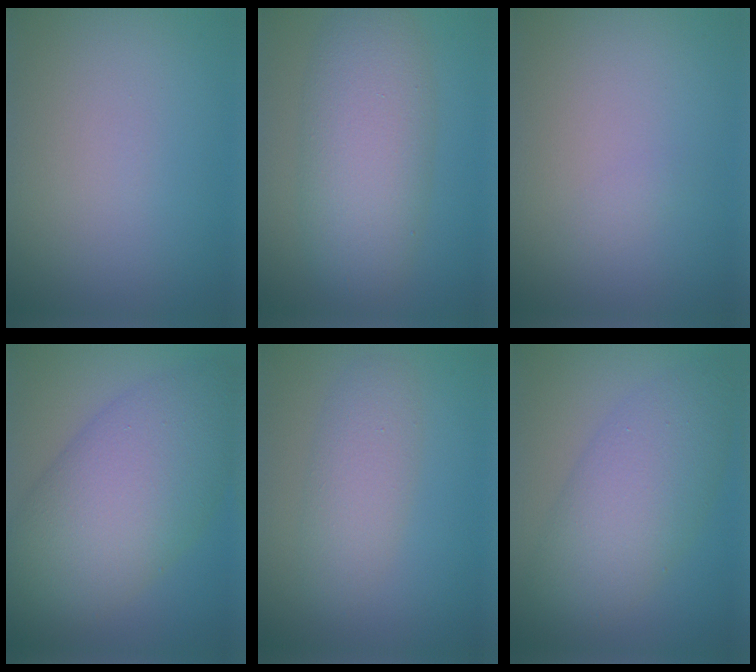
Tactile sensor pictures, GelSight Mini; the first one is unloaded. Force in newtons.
{"total": 7.0, "press": 7.0, "slide": 0.3}
{"total": 0.6, "press": 0.6, "slide": 0.1}
{"total": 11.6, "press": 11.6, "slide": 0.2}
{"total": 2.0, "press": 1.9, "slide": 0.2}
{"total": 6.8, "press": 6.8, "slide": 0.1}